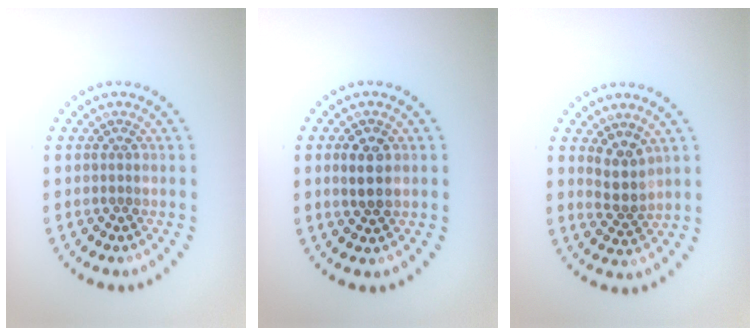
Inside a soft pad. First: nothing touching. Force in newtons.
{"total": 2.5, "press": 2.5, "slide": 0.3}
{"total": 2.5, "press": 2.0, "slide": 1.6}